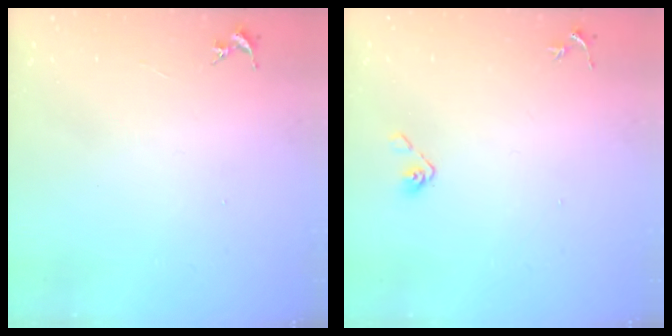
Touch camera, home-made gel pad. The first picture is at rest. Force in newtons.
{"total": 5.3, "press": 4.9, "slide": 2.2}